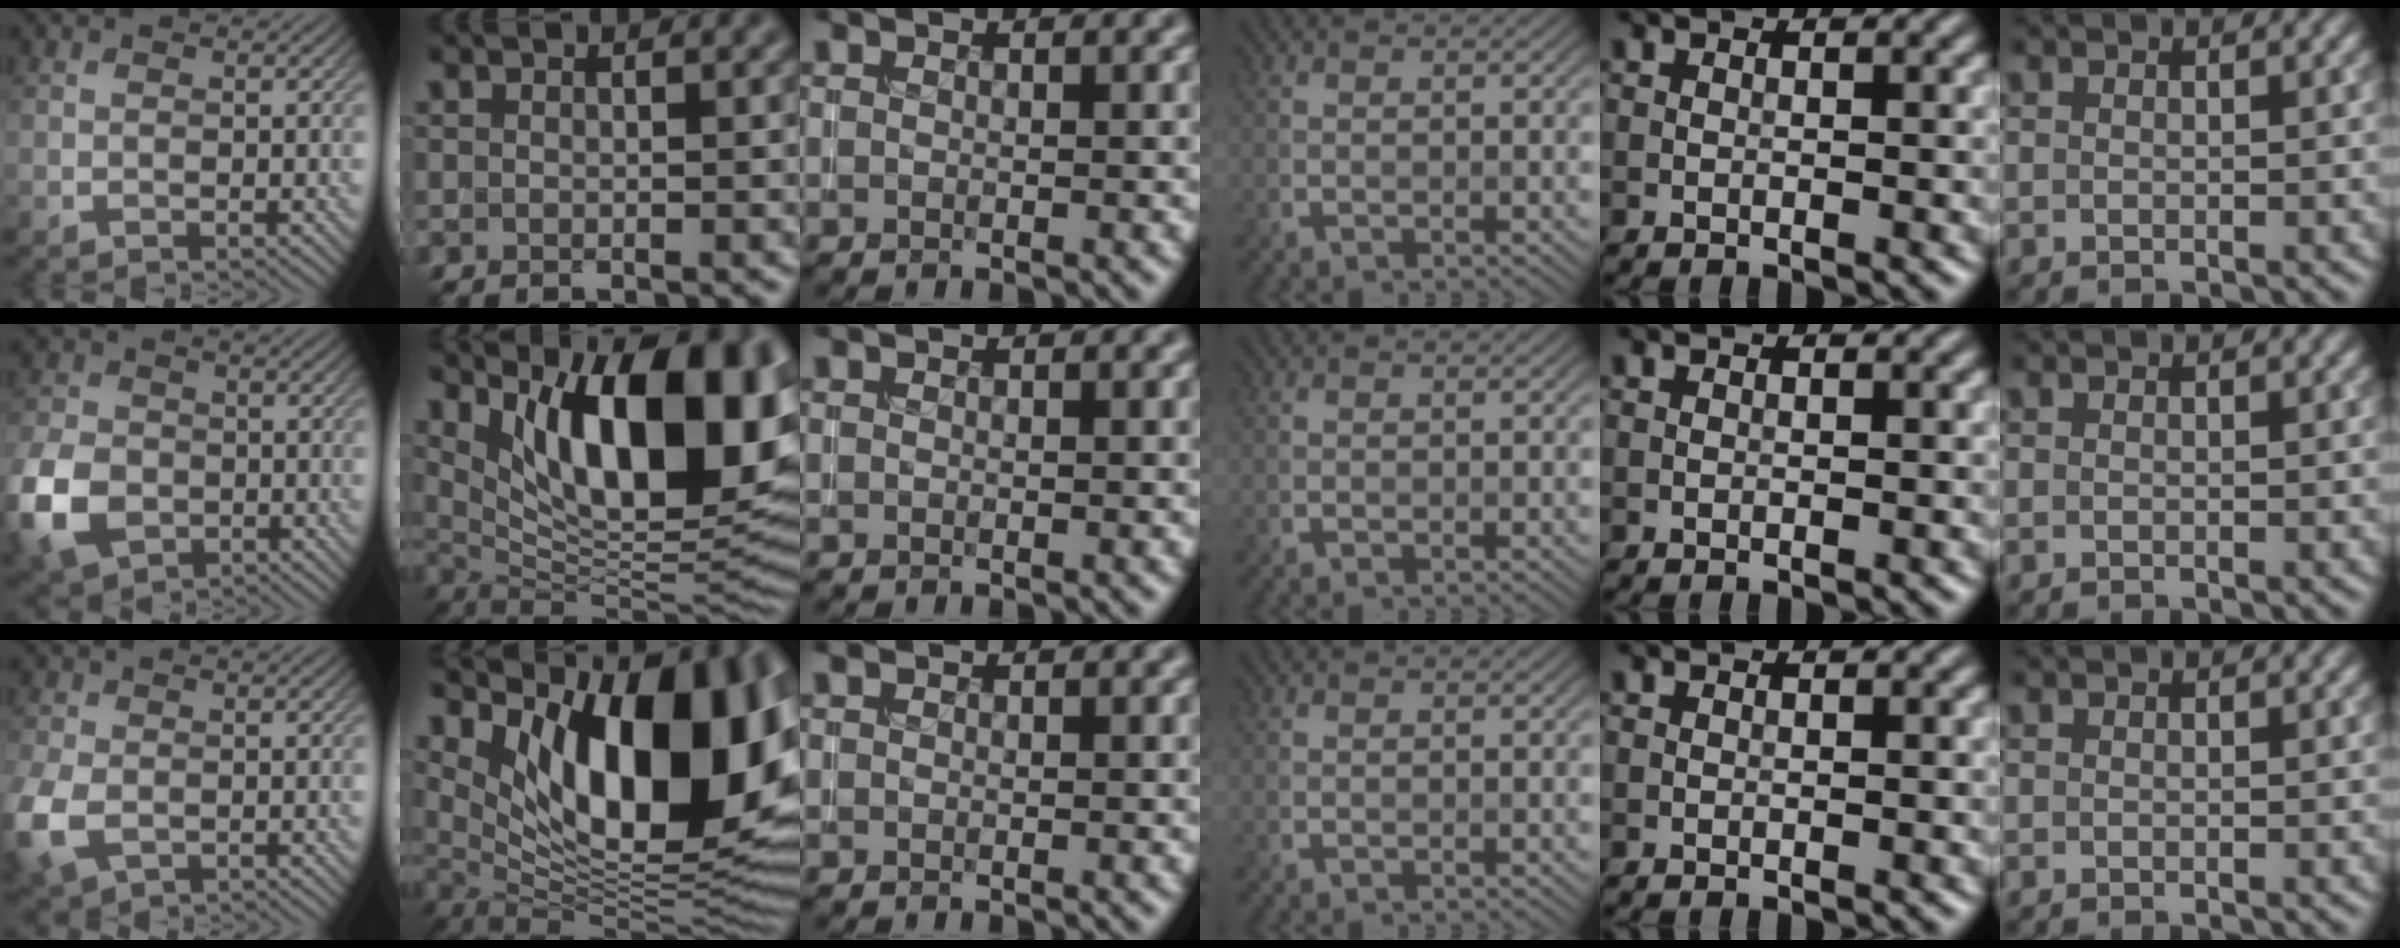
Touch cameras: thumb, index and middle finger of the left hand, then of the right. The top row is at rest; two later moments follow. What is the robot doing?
{"motion": "insert", "object": "coin"}